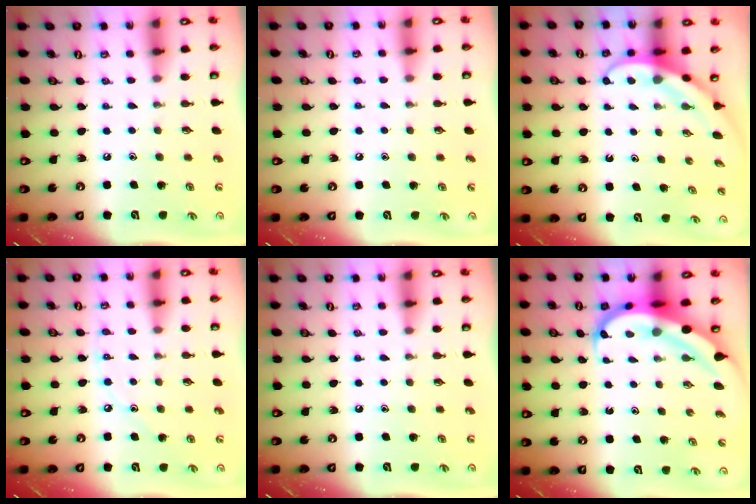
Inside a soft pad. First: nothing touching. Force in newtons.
{"total": 3.4, "press": 3.4, "slide": 0.5}
{"total": 3.8, "press": 3.8, "slide": 0.3}
{"total": 4.6, "press": 4.6, "slide": 0.1}
{"total": 0.0}
{"total": 8.2, "press": 8.0, "slide": 1.7}